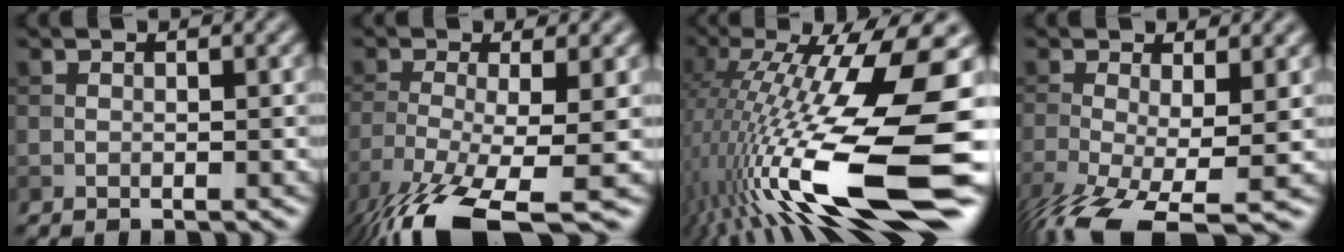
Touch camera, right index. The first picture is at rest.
{"total": 10.6, "force": [-6.6, 2.5, 8.0], "torque": [-0.153, -0.024, -0.120]}
{"total": 18.1, "force": [-3.2, 4.3, 17.2], "torque": [-0.322, 0.012, -0.056]}
{"total": 8.9, "force": [-4.3, 2.8, 7.2], "torque": [-0.150, -0.035, -0.072]}